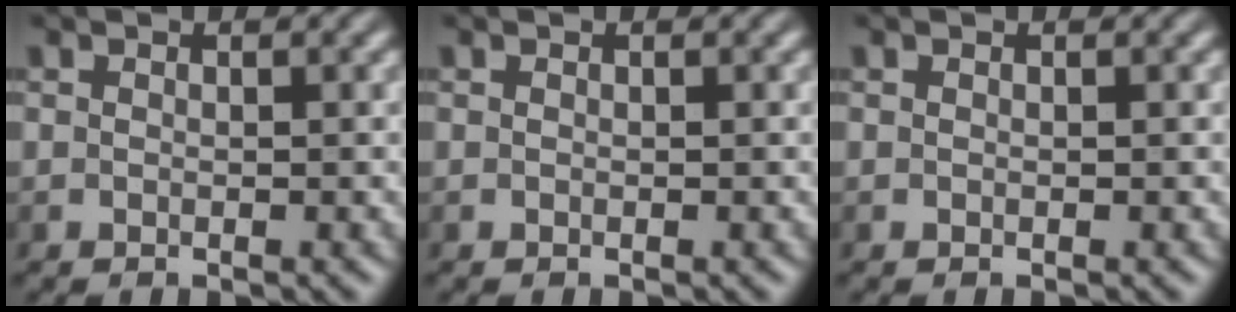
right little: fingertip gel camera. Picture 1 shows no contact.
{"total": 0.0}
{"total": 0.0}